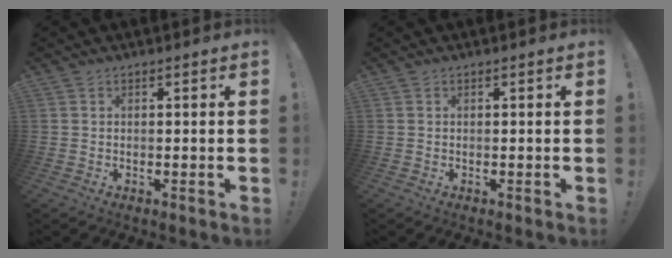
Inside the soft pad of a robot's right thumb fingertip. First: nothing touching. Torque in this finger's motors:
{"motor_torque": [0.01, 0.18, 0.11, -0.07, 0.00]}